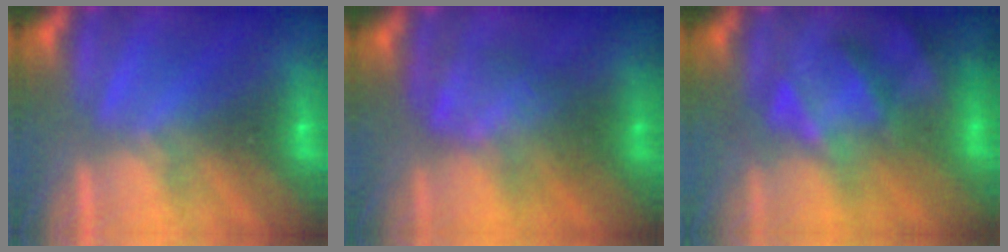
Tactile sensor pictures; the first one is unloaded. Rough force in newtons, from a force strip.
{"total": 3.9}
{"total": 4.9}